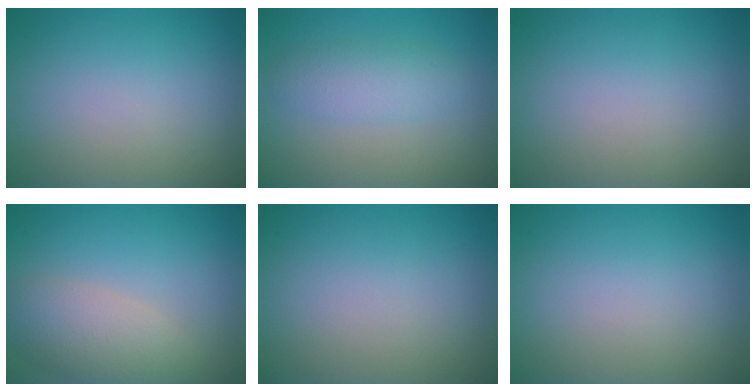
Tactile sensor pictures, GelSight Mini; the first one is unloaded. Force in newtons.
{"total": 2.8, "press": 2.8, "slide": 0.1}
{"total": 0.0}
{"total": 4.6, "press": 4.6, "slide": 0.3}
{"total": 0.0}
{"total": 0.0}